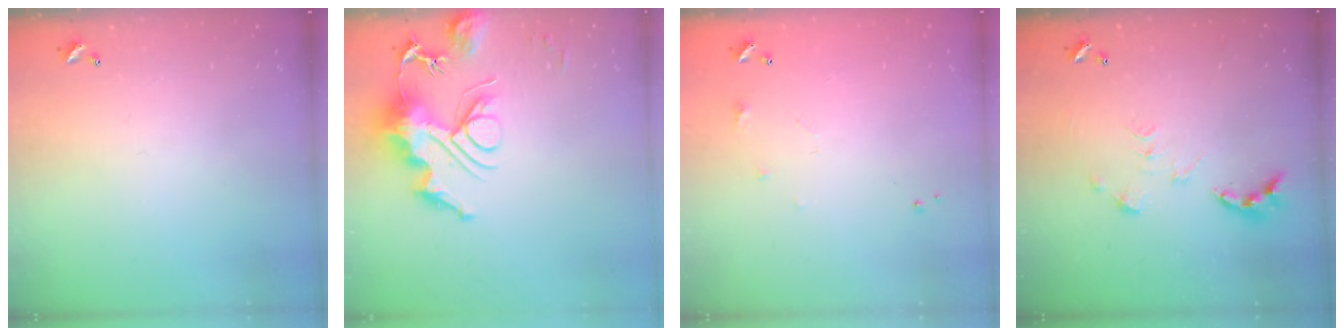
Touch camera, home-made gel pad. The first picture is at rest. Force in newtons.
{"total": 13.8, "press": 13.7, "slide": 0.8}
{"total": 5.9, "press": 5.9, "slide": 0.8}
{"total": 0.0}